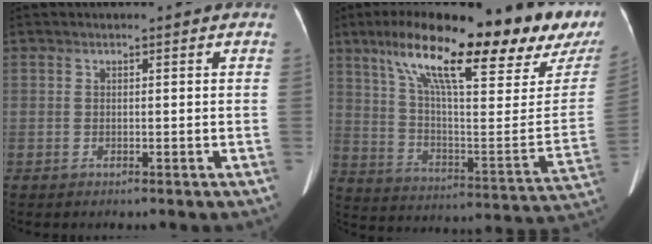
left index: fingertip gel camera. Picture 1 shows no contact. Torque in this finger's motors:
{"motor_torque": [1.09, -1.05, 1.06, 0.21]}